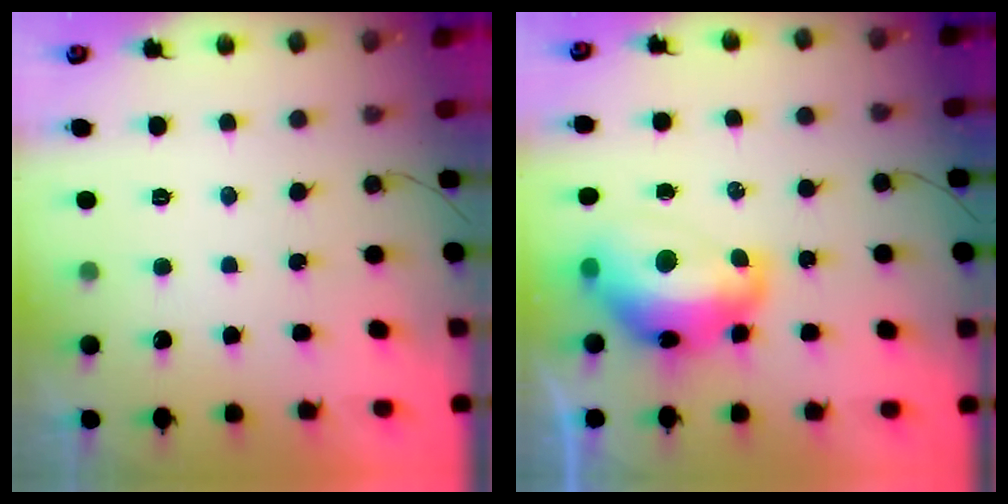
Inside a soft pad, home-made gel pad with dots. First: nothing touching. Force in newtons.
{"total": 14.6, "press": 14.5, "slide": 1.7}